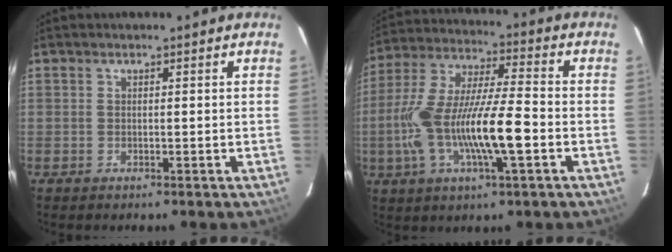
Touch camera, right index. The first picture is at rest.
{"total": 17.8, "force": [-4.5, 3.6, 16.8], "torque": [-0.334, -0.010, -0.083]}